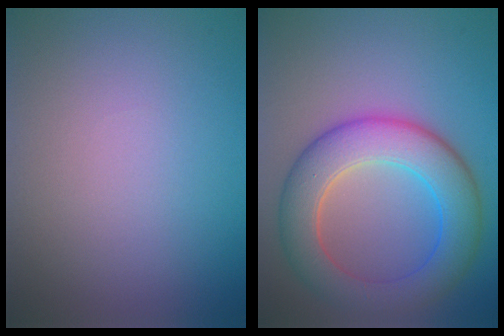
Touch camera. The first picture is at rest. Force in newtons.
{"total": 7.9, "press": 7.9, "slide": 0.2}